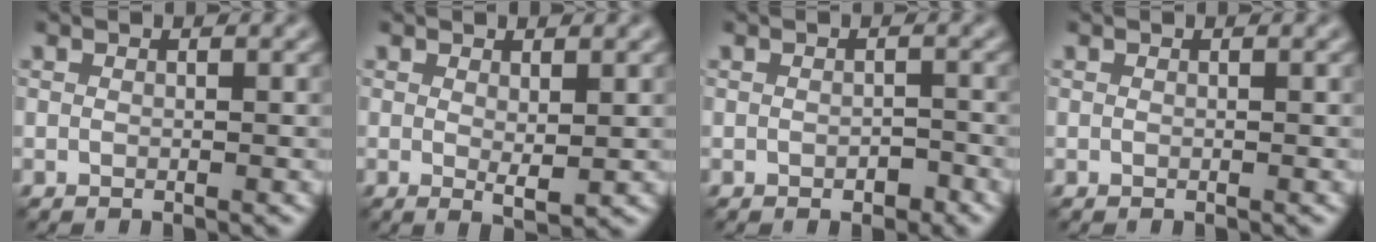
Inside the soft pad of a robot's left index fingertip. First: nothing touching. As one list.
[{"total": 1.7, "force": [0.5, 0.3, 1.6], "torque": [-0.026, -0.010, 0.011]}, {"total": 1.2, "force": [-0.5, 0.7, 0.8], "torque": [-0.013, -0.003, -0.008]}, {"total": 0.0}]